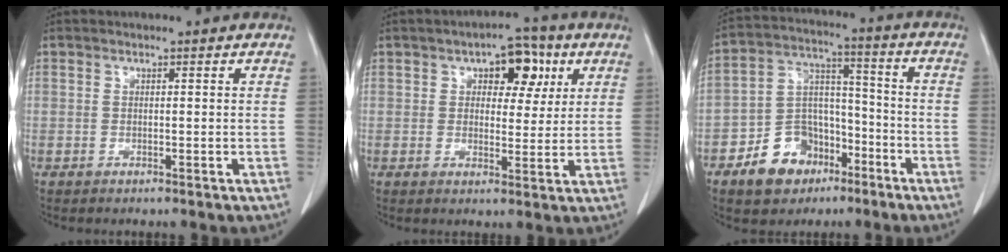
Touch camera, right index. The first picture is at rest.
{"total": 7.4, "force": [3.2, 3.9, 5.5], "torque": [-0.066, 0.019, 0.042]}
{"total": 11.5, "force": [-6.5, 8.1, 4.9], "torque": [-0.091, 0.030, -0.106]}